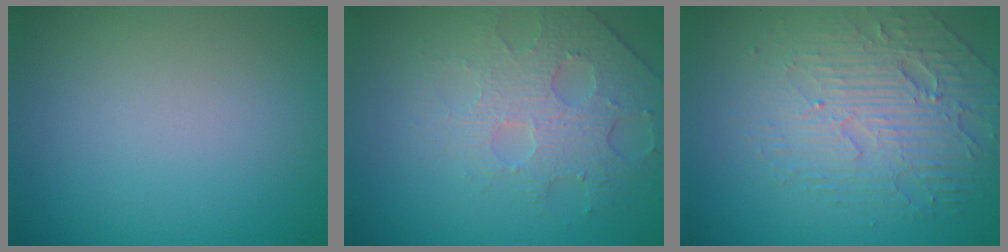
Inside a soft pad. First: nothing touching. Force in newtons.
{"total": 3.8, "press": 3.6, "slide": 1.1}
{"total": 5.0, "press": 4.2, "slide": 2.8}